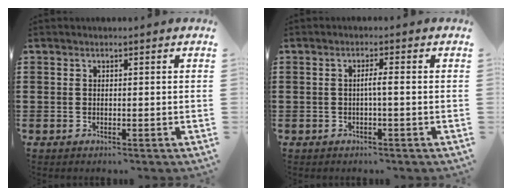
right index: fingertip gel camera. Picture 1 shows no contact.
{"total": 1.8, "force": [-0.3, 0.0, 1.7], "torque": [-0.034, -0.001, -0.008]}